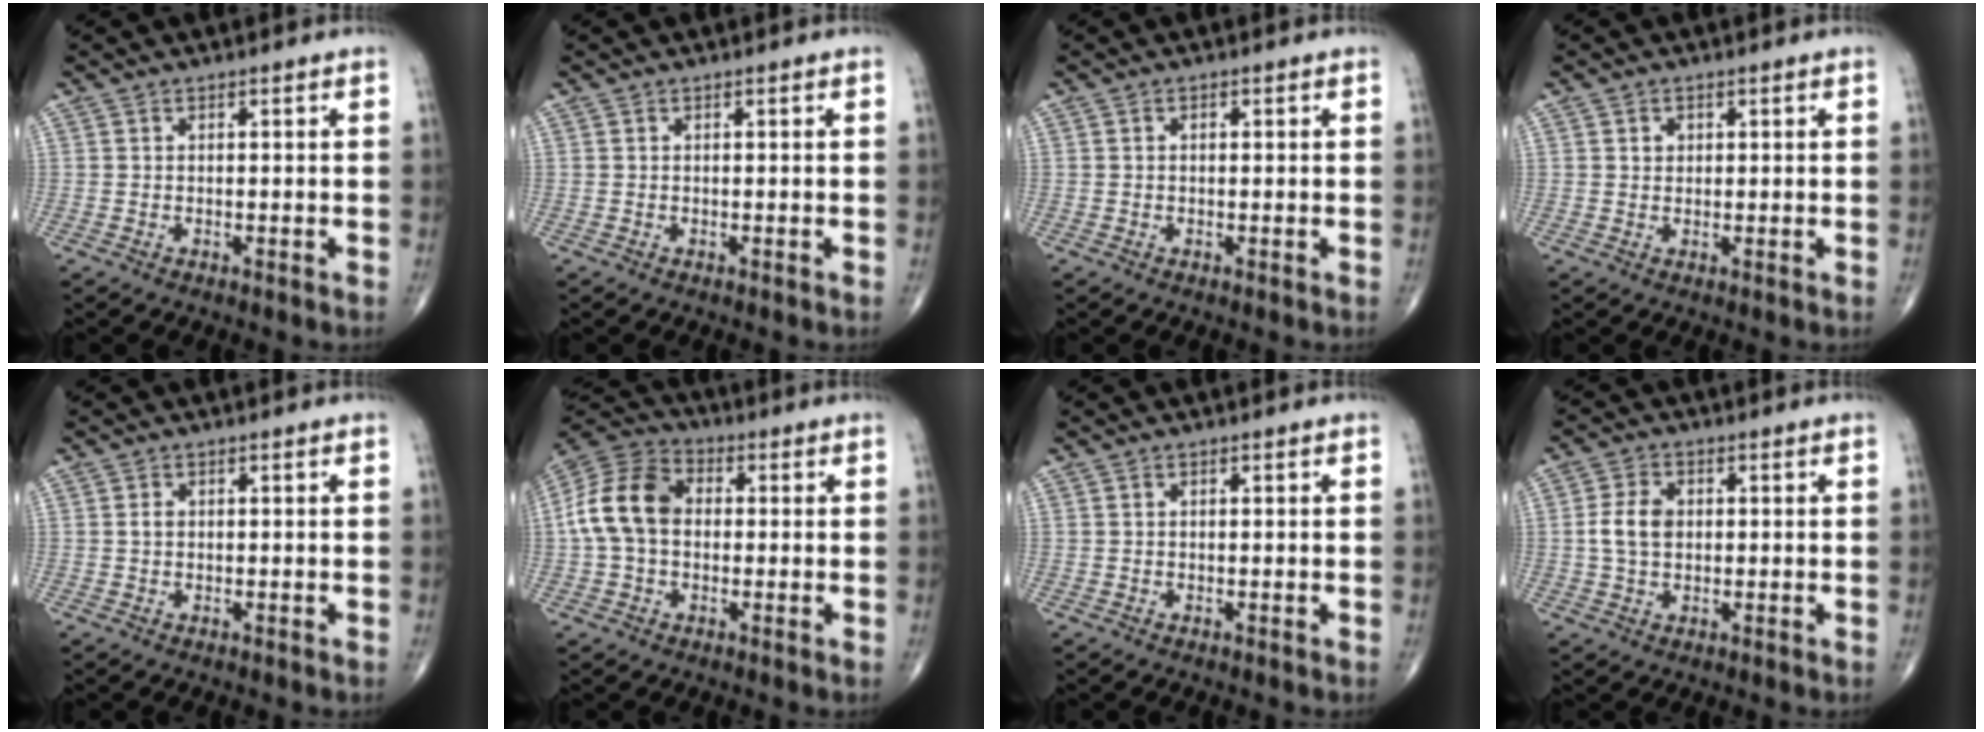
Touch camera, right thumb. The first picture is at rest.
{"total": 0.0}
{"total": 0.7, "force": [0.1, 0.5, 0.5], "torque": [-0.008, 0.001, 0.002]}
{"total": 1.7, "force": [0.6, 1.5, 0.7], "torque": [-0.005, -0.002, 0.009]}
{"total": 1.1, "force": [0.1, 0.9, 0.7], "torque": [-0.011, 0.003, 0.001]}
{"total": 12.8, "force": [0.3, 9.1, 8.9], "torque": [-0.171, 0.035, -0.004]}
{"total": 0.0}
{"total": 5.7, "force": [0.3, 4.0, 4.0], "torque": [-0.075, 0.007, 0.004]}